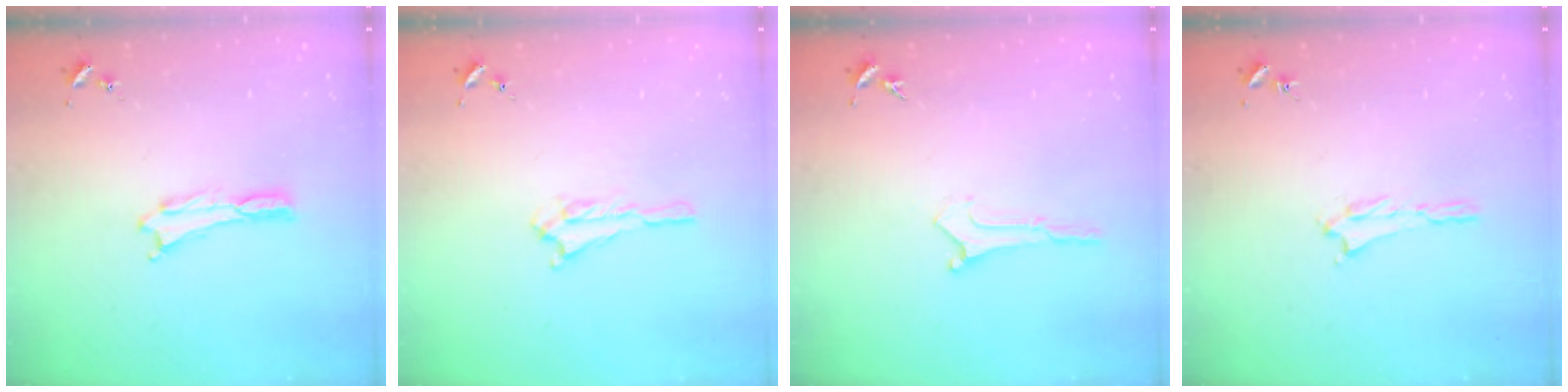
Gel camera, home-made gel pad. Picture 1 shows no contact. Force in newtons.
{"total": 1.3, "press": 1.3, "slide": 0.2}
{"total": 0.0}
{"total": 0.0}